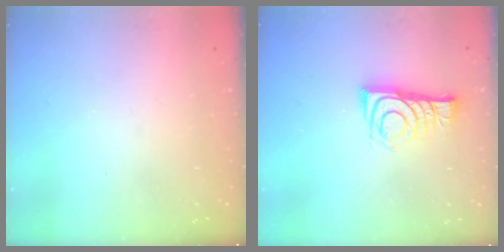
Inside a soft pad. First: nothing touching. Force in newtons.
{"total": 9.0, "press": 9.0, "slide": 0.2}